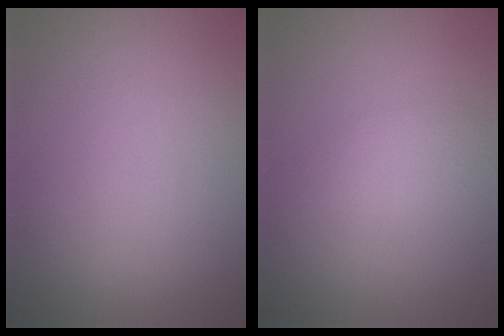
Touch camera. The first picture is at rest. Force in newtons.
{"total": 1.7, "press": 1.7, "slide": 0.0}